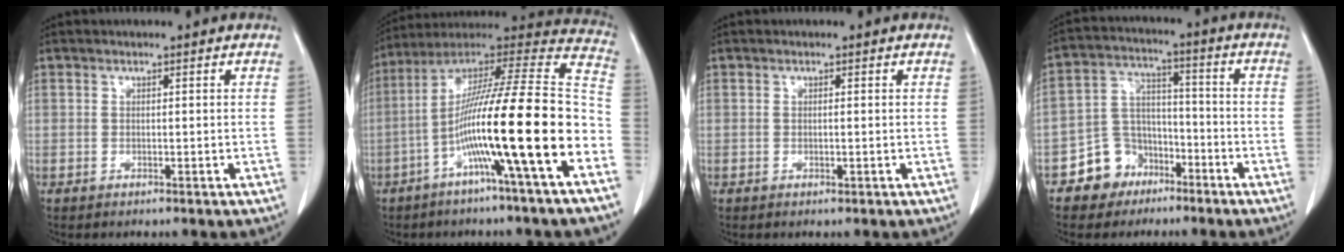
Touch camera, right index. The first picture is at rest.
{"total": 22.7, "force": [-7.5, -0.2, 21.4], "torque": [-0.334, 0.000, -0.137]}
{"total": 0.6, "force": [0.0, 0.1, 0.6], "torque": [-0.011, -0.002, 0.003]}
{"total": 8.4, "force": [-5.0, 6.5, 1.6], "torque": [-0.032, 0.023, -0.081]}